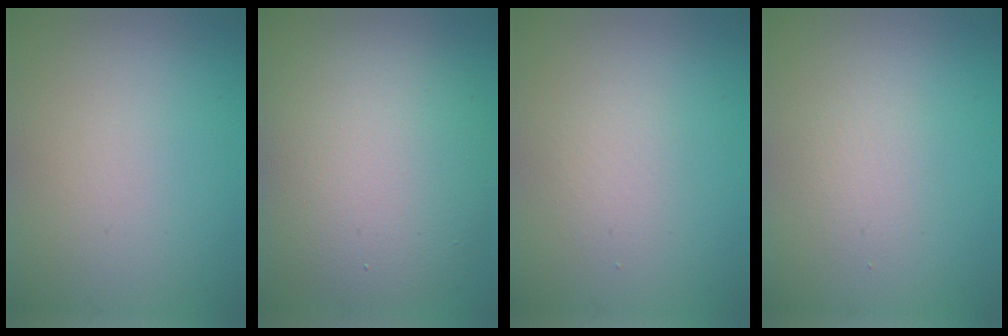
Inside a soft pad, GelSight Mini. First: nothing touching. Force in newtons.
{"total": 10.1, "press": 10.1, "slide": 0.3}
{"total": 1.3, "press": 1.3, "slide": 0.1}
{"total": 1.3, "press": 1.3, "slide": 0.0}